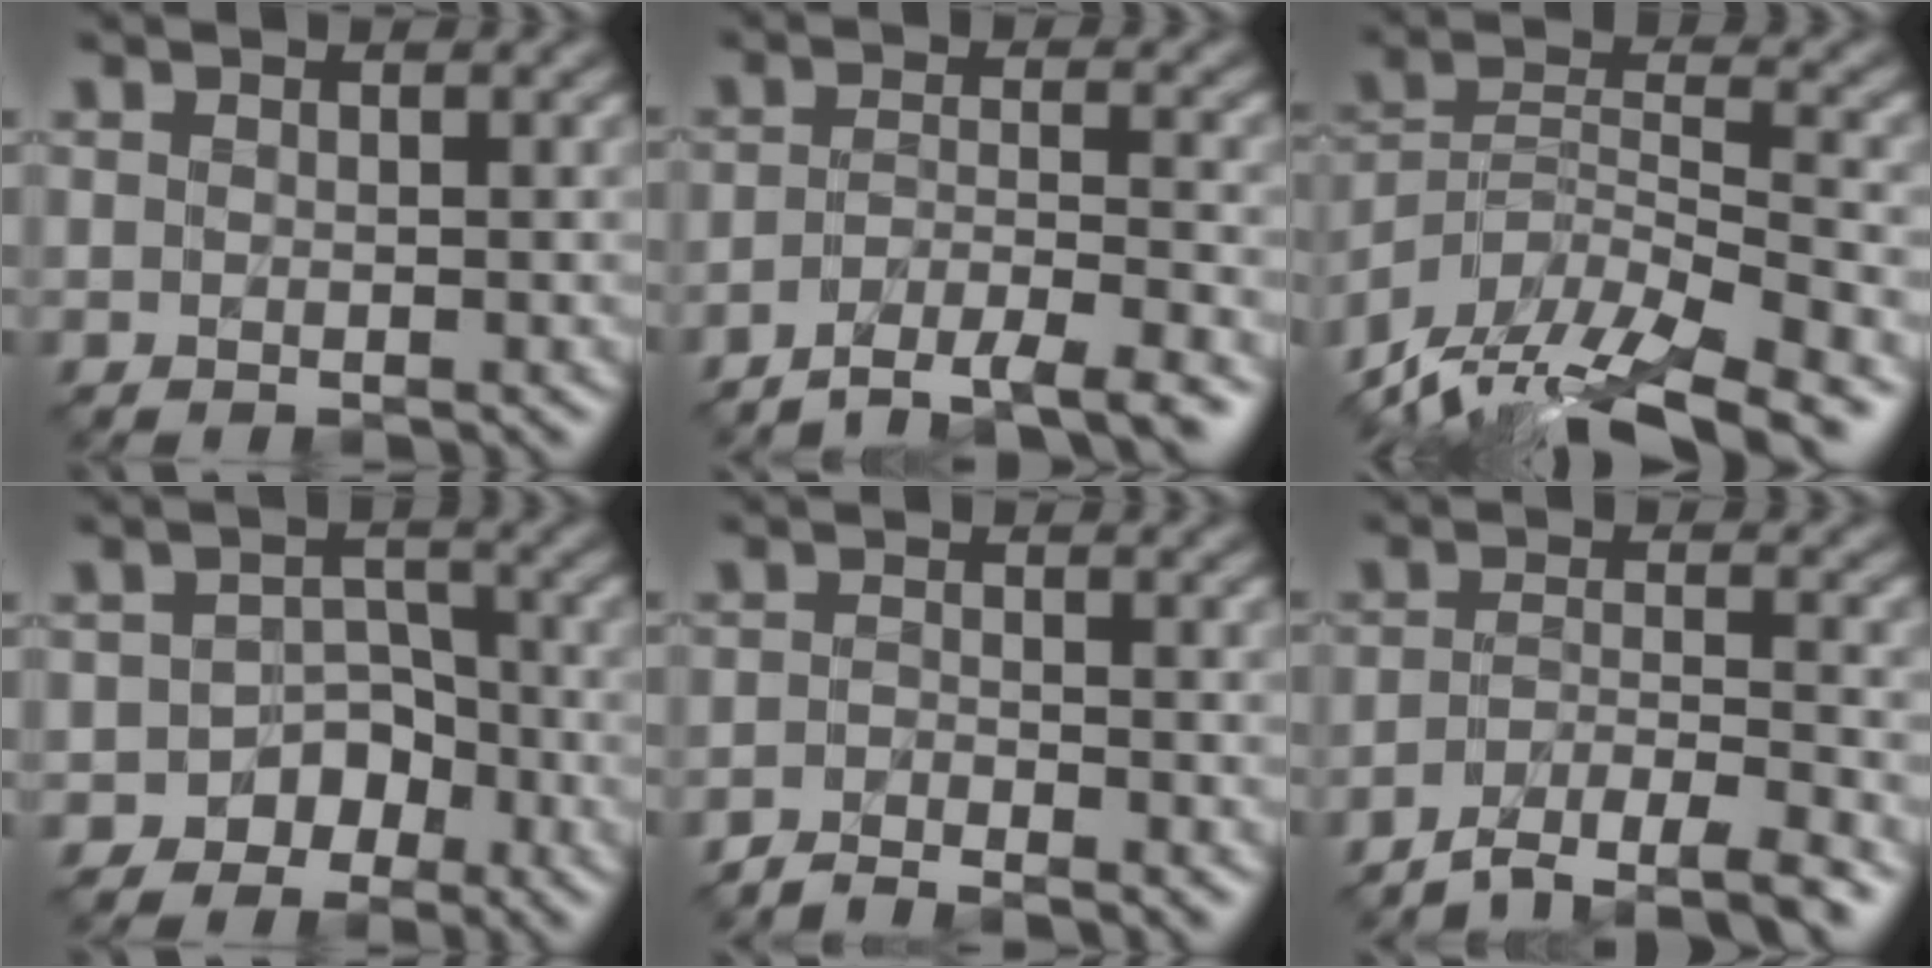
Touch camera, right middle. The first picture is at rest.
{"total": 5.2, "force": [-4.3, 1.0, 2.8], "torque": [-0.043, 0.000, -0.072]}
{"total": 13.0, "force": [-10.9, 3.5, 6.1], "torque": [-0.113, -0.008, -0.175]}
{"total": 3.6, "force": [-2.4, 2.5, 0.8], "torque": [0.002, 0.009, -0.039]}
{"total": 2.6, "force": [-2.6, 0.2, 0.6], "torque": [-0.004, -0.005, -0.053]}
{"total": 4.7, "force": [-3.9, 0.9, 2.4], "torque": [-0.041, -0.002, -0.070]}